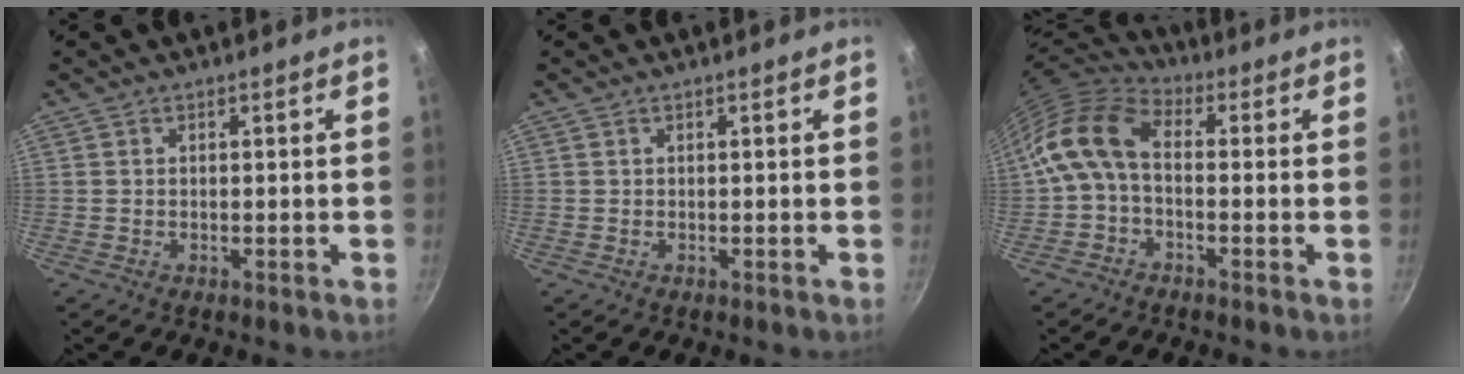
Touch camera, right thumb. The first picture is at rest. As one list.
[{"total": 0.0}, {"total": 11.7, "force": [-0.3, 7.0, 9.4], "torque": [-0.185, 0.033, -0.021]}]